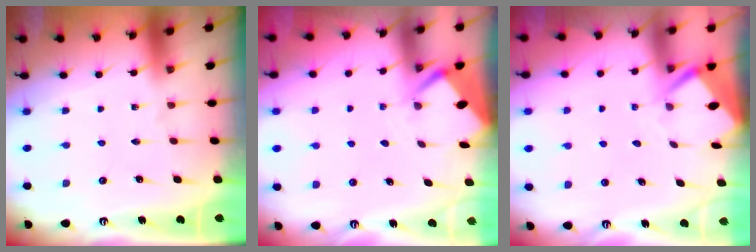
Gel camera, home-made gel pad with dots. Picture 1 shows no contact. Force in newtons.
{"total": 2.9, "press": 2.8, "slide": 0.4}
{"total": 3.3, "press": 3.2, "slide": 0.3}